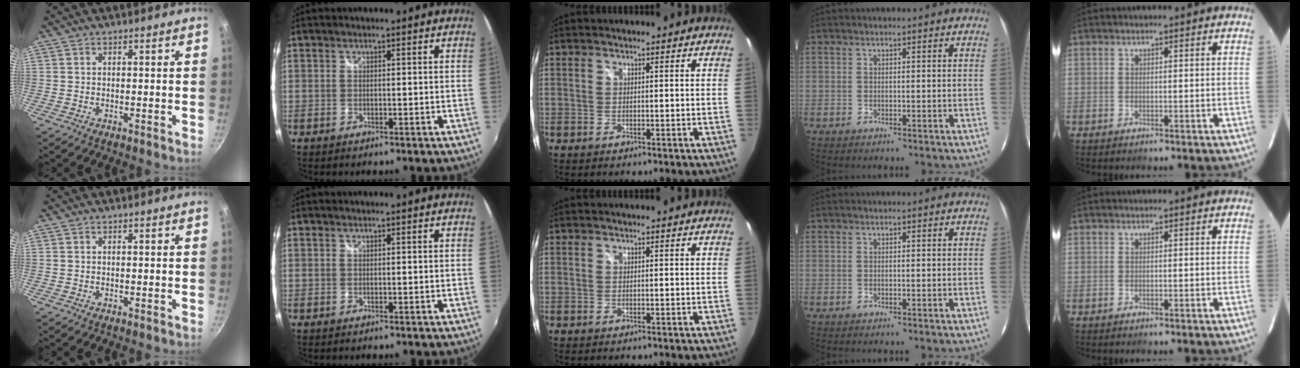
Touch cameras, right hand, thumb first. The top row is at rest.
{}